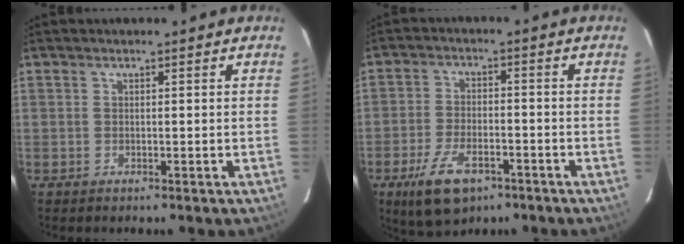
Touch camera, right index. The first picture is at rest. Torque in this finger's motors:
{"motor_torque": [0.96, -0.57, 0.43, 0.11]}